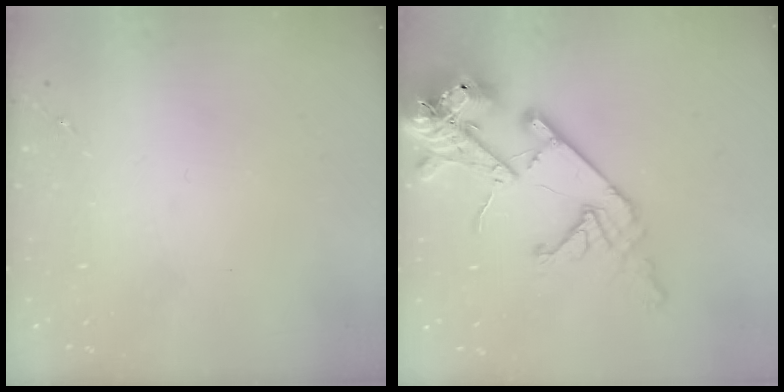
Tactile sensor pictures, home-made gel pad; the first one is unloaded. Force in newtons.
{"total": 20.3, "press": 20.1, "slide": 2.7}